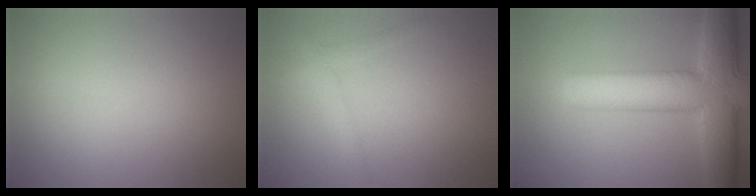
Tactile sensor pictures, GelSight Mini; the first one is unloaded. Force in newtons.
{"total": 1.5, "press": 1.5, "slide": 0.1}
{"total": 9.6, "press": 9.6, "slide": 0.5}